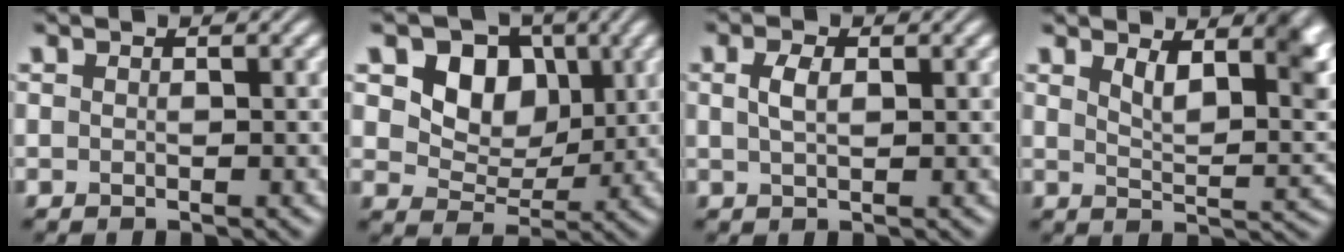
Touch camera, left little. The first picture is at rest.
{"total": 6.2, "force": [2.1, 4.7, 3.4], "torque": [-0.064, -0.012, 0.032]}
{"total": 1.8, "force": [0.6, 0.9, 1.4], "torque": [-0.034, 0.003, 0.010]}
{"total": 5.9, "force": [3.1, 2.1, 4.5], "torque": [-0.065, -0.006, 0.051]}